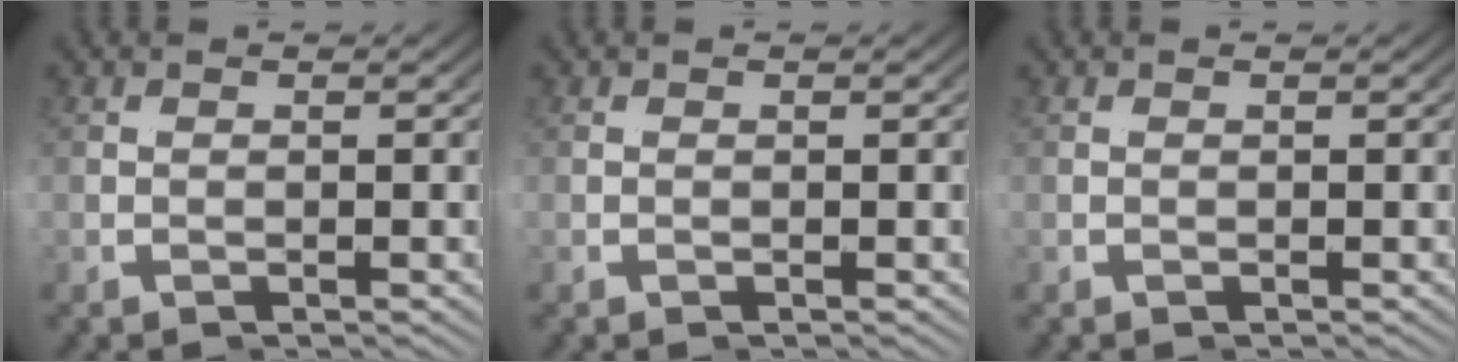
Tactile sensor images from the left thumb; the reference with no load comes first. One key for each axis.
{"total": 0.0}
{"total": 0.0}